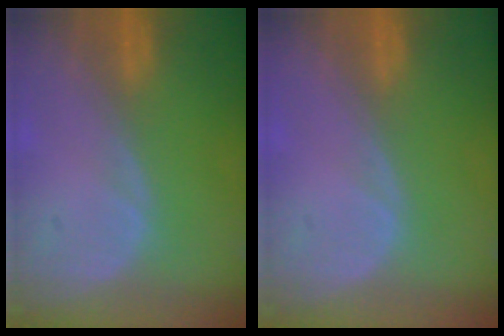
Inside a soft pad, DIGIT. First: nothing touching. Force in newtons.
{"total": 0.0}